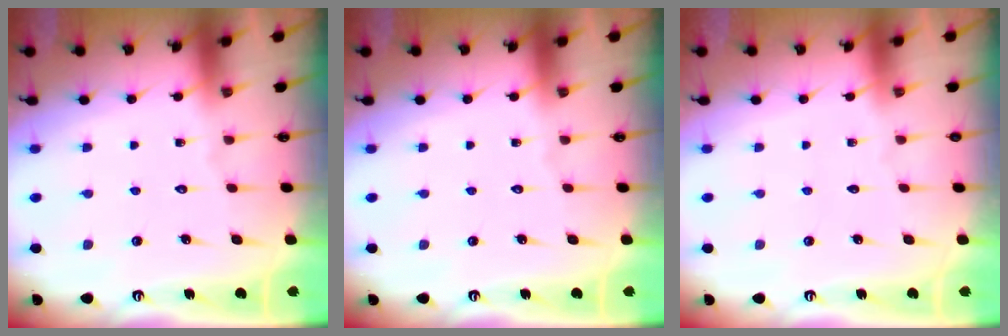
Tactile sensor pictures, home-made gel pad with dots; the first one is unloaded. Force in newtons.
{"total": 0.0}
{"total": 0.0}